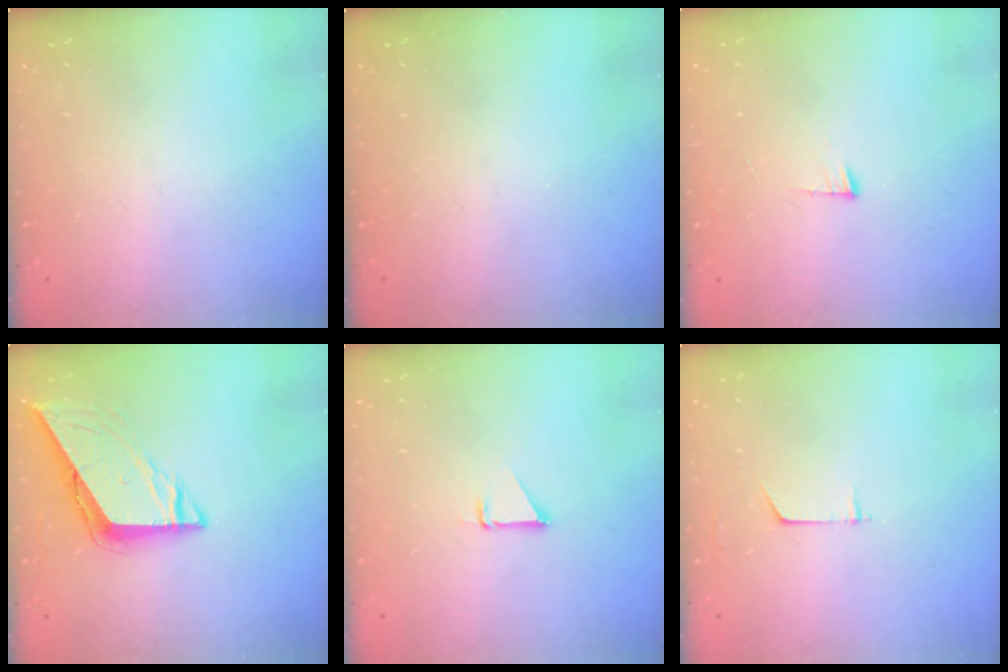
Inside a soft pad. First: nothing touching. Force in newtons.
{"total": 0.0}
{"total": 3.6, "press": 3.5, "slide": 0.5}
{"total": 7.8, "press": 7.8, "slide": 0.4}
{"total": 1.5, "press": 1.5, "slide": 0.1}
{"total": 3.7, "press": 3.6, "slide": 0.4}